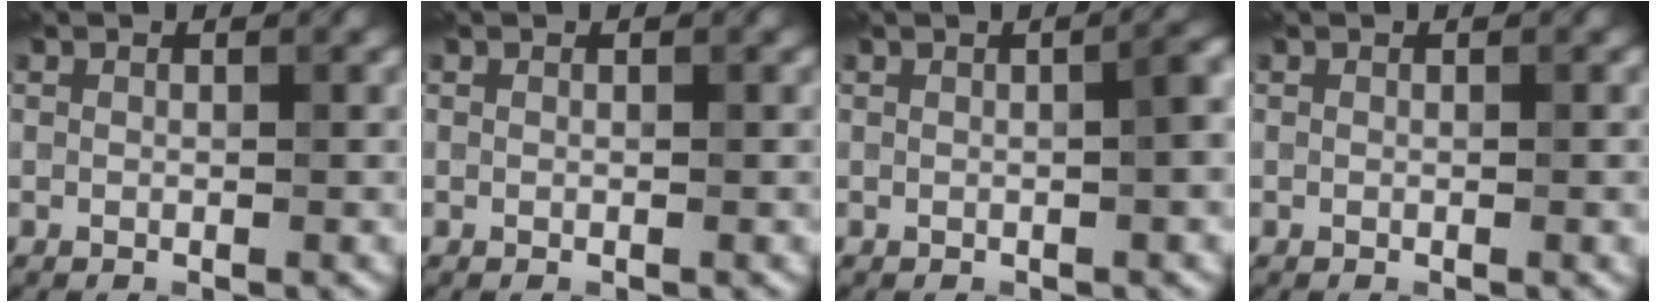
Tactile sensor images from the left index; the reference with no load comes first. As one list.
[{"total": 0.0}, {"total": 3.1, "force": [0.1, 0.9, 2.9], "torque": [-0.030, 0.012, 0.002]}, {"total": 0.6, "force": [0.0, 0.1, 0.6], "torque": [-0.006, 0.000, -0.001]}]